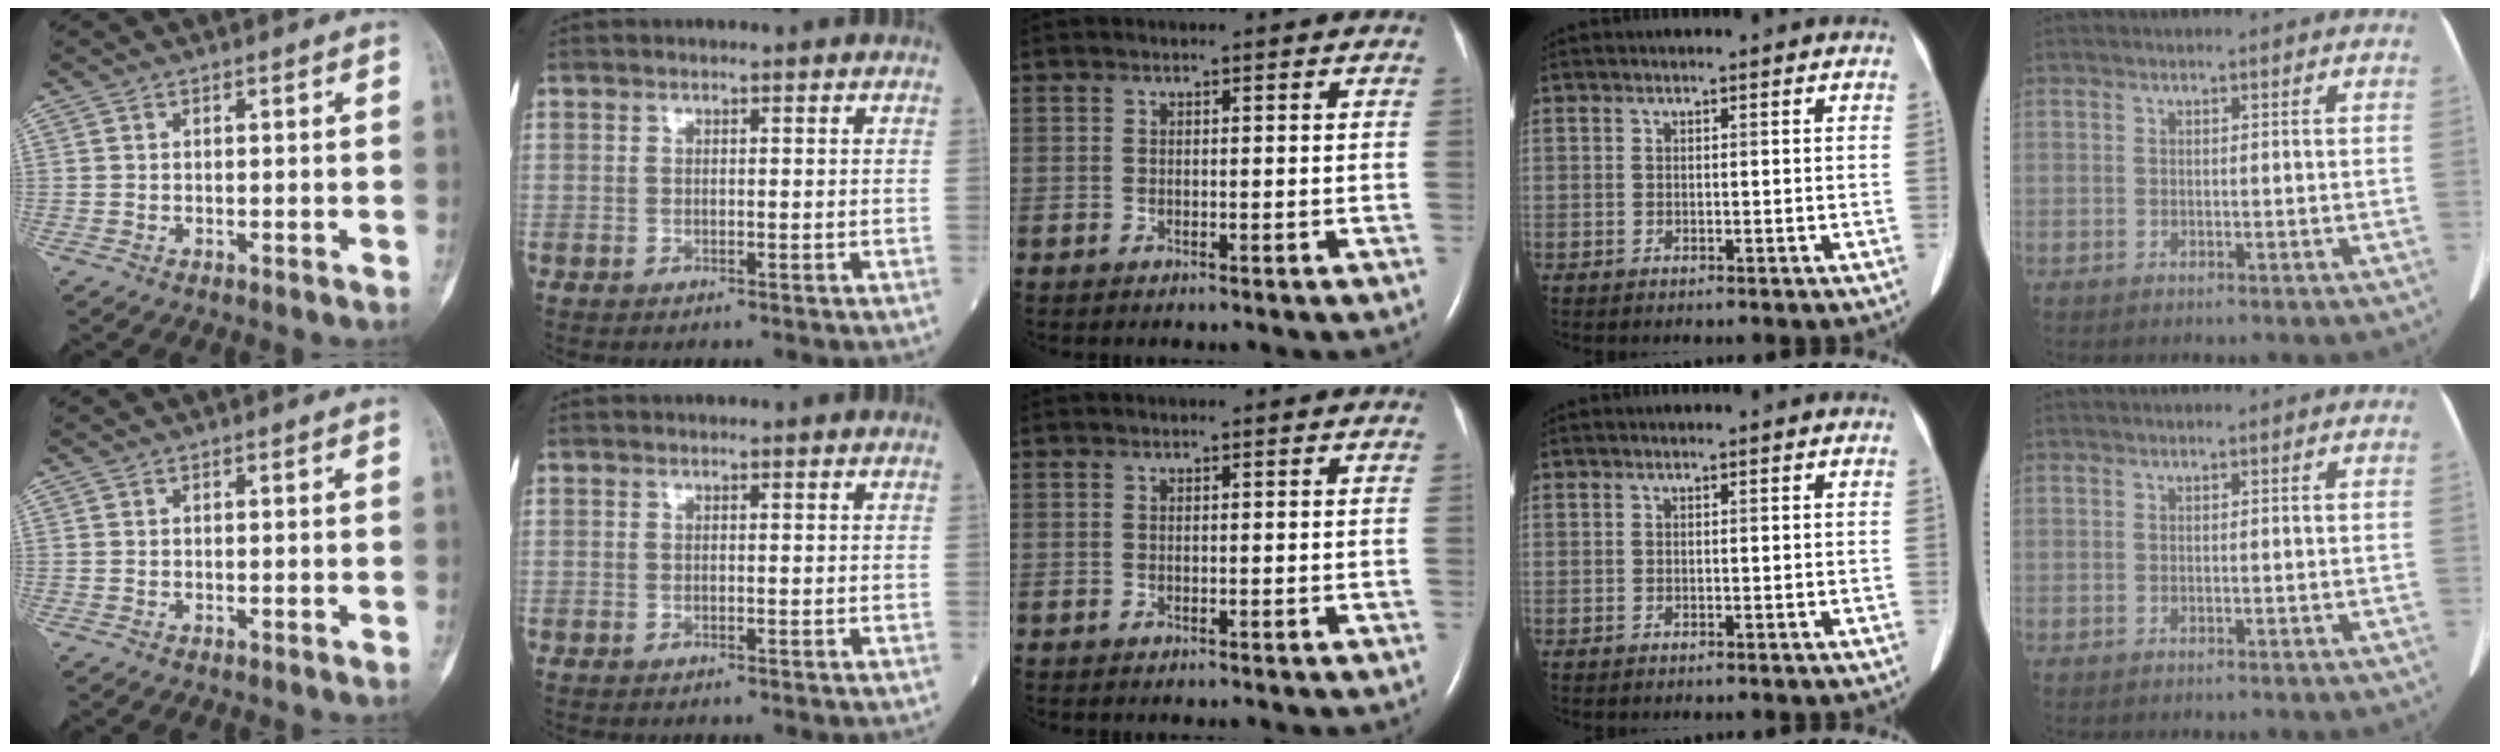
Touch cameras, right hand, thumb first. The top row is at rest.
{}